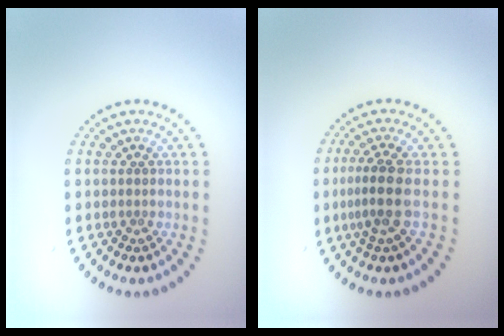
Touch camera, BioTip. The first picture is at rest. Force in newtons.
{"total": 2.8, "press": 2.1, "slide": 1.9}